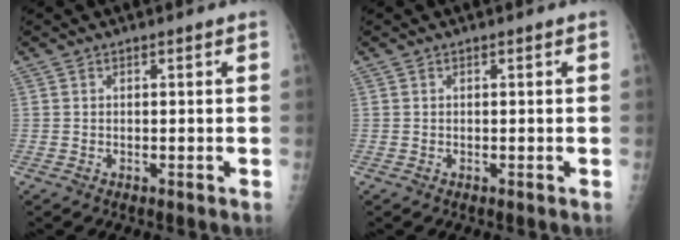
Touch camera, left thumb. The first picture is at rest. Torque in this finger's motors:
{"motor_torque": [0.12, 0.27, -0.28, -0.24, 0.03]}